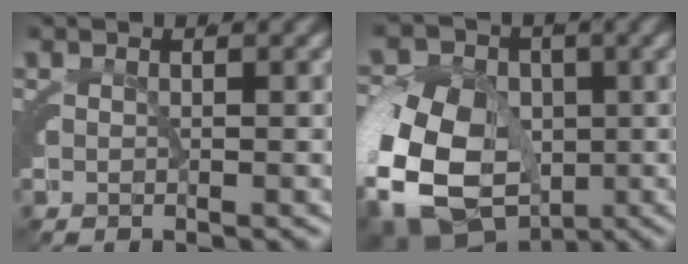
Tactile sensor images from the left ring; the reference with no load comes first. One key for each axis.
{"total": 13.8, "fx": -4.5, "fy": 11.4, "fz": 6.4, "tx": -0.140, "ty": -0.062, "tz": -0.065}